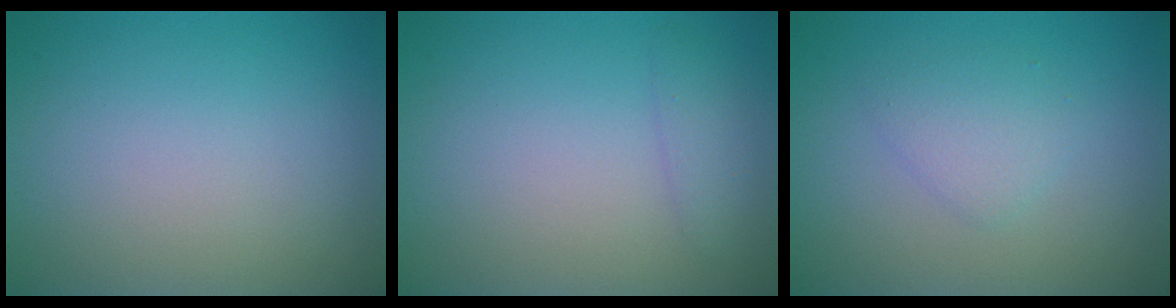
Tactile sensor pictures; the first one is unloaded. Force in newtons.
{"total": 1.3, "press": 1.3, "slide": 0.0}
{"total": 1.9, "press": 1.9, "slide": 0.2}